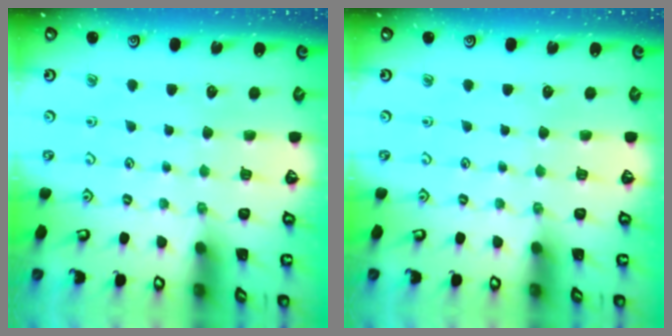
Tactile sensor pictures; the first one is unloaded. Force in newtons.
{"total": 0.0}